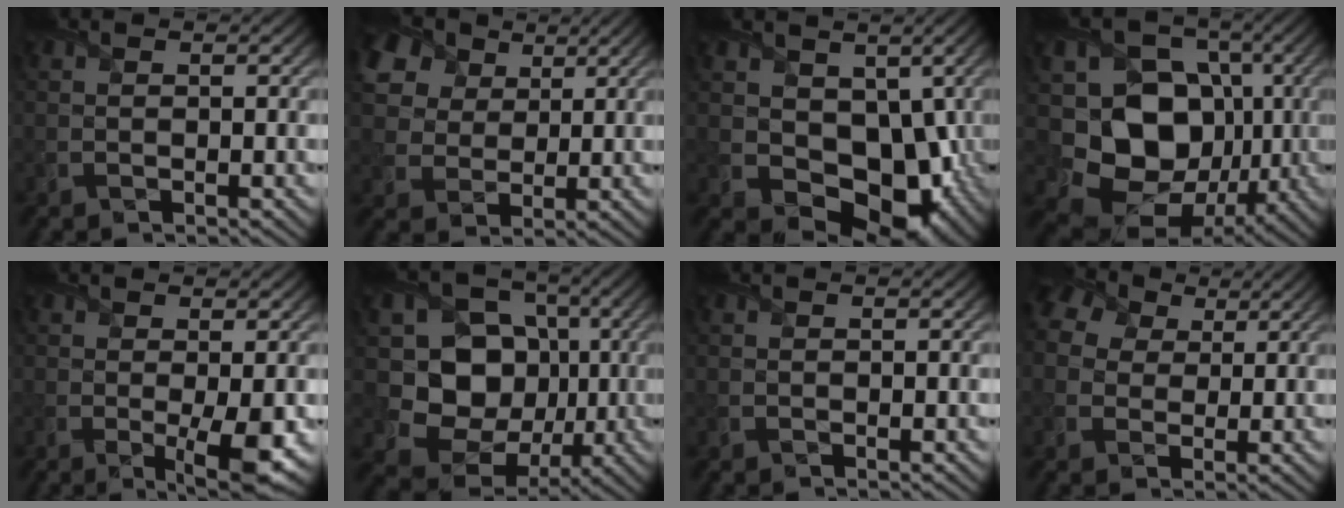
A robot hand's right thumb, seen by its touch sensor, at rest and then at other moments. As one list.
[{"total": 11.6, "force": [6.0, 7.9, 6.0], "torque": [-0.174, 0.031, 0.104]}, {"total": 9.6, "force": [0.1, 7.3, 6.2], "torque": [-0.111, -0.035, 0.009]}, {"total": 13.3, "force": [-1.1, 11.0, 7.4], "torque": [-0.138, -0.028, -0.025]}, {"total": 4.3, "force": [-0.6, 0.9, 4.2], "torque": [-0.073, -0.013, -0.007]}, {"total": 12.5, "force": [0.0, 11.1, 5.7], "torque": [-0.132, -0.015, -0.019]}, {"total": 0.0}, {"total": 8.3, "force": [3.5, 6.1, 4.3], "torque": [-0.135, 0.030, 0.054]}]